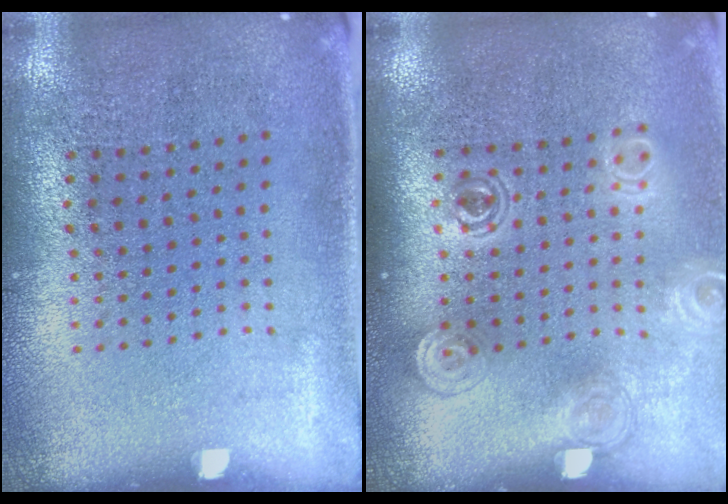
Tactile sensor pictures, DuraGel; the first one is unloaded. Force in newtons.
{"total": 1.4, "press": 1.2, "slide": 0.8}